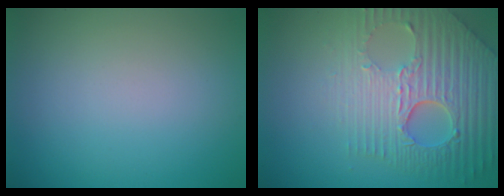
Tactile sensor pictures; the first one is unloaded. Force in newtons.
{"total": 8.5, "press": 5.8, "slide": 6.2}